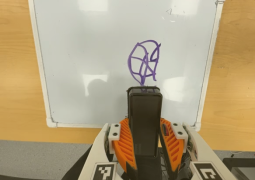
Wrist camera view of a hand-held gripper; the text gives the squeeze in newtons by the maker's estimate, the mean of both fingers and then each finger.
{"total": 10.9, "left": 8.2, "right": 13.6}